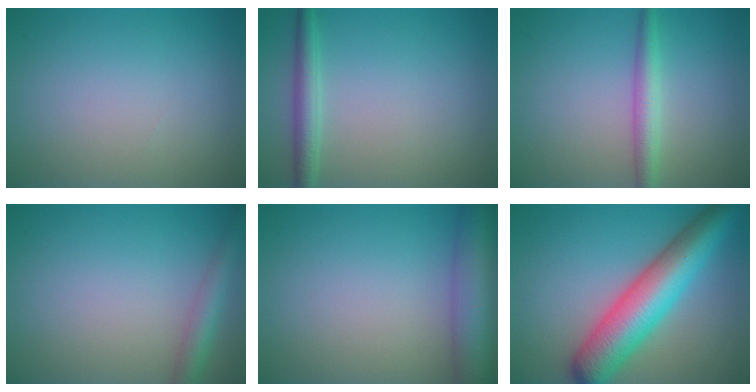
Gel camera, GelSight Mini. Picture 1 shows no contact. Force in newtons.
{"total": 2.4, "press": 2.4, "slide": 0.1}
{"total": 2.5, "press": 2.5, "slide": 0.1}
{"total": 2.7, "press": 2.7, "slide": 0.1}
{"total": 6.7, "press": 6.7, "slide": 0.3}
{"total": 9.0, "press": 9.0, "slide": 0.1}